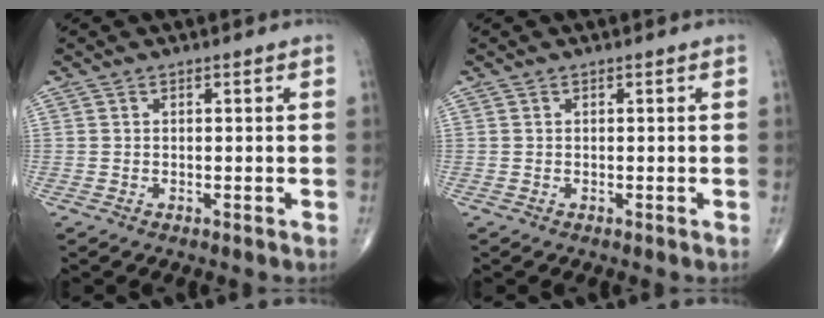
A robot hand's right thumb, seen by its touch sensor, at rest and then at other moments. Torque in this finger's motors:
{"motor_torque": [0.00, 0.00, 0.01, 0.01, 0.00]}